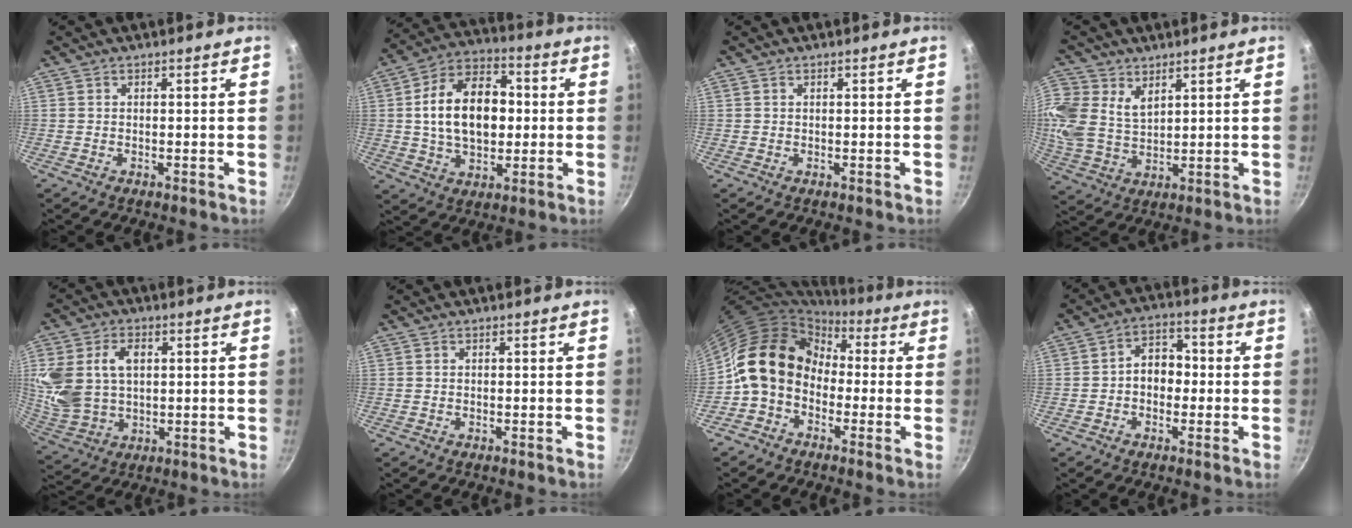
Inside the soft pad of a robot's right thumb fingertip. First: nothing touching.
{"total": 17.3, "force": [1.1, 11.4, 13.0], "torque": [-0.184, 0.022, 0.009]}
{"total": 0.0}
{"total": 13.1, "force": [5.5, 9.3, 7.3], "torque": [-0.177, 0.000, 0.119]}
{"total": 15.3, "force": [3.2, 10.9, 10.3], "torque": [-0.209, -0.010, 0.070]}
{"total": 0.0}
{"total": 13.1, "force": [-0.5, 10.7, 7.6], "torque": [-0.095, 0.041, -0.030]}
{"total": 6.8, "force": [-0.6, 5.1, 4.4], "torque": [-0.027, 0.024, -0.021]}